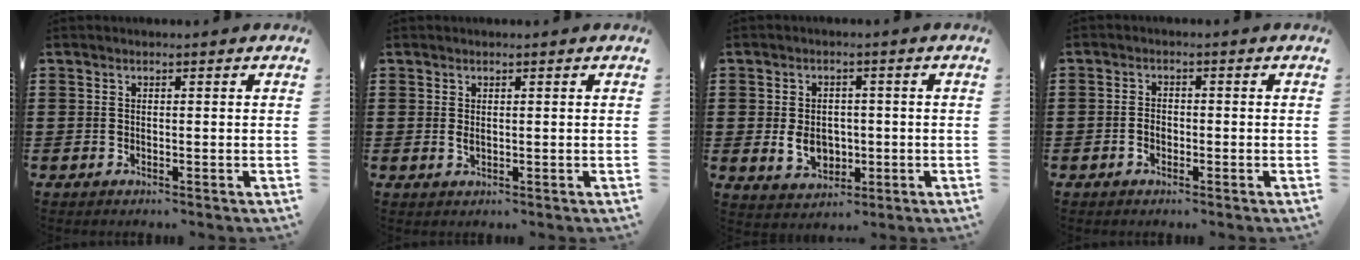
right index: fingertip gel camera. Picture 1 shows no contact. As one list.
[{"total": 0.9, "force": [0.2, 0.3, 0.8], "torque": [-0.019, -0.001, 0.004]}, {"total": 4.9, "force": [-0.7, 3.7, 3.2], "torque": [-0.051, -0.003, -0.014]}, {"total": 1.9, "force": [-0.9, 1.1, 1.2], "torque": [-0.025, 0.002, -0.019]}]